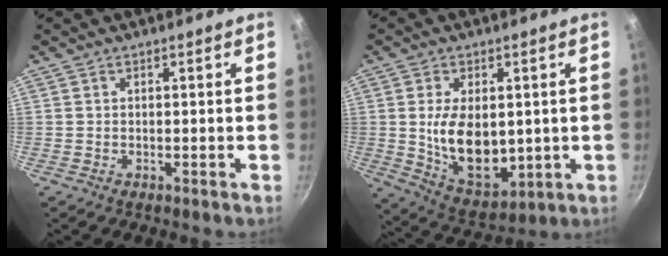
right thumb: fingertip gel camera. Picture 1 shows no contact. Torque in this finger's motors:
{"motor_torque": [-0.81, 1.52, 0.77, 0.80, 0.14]}